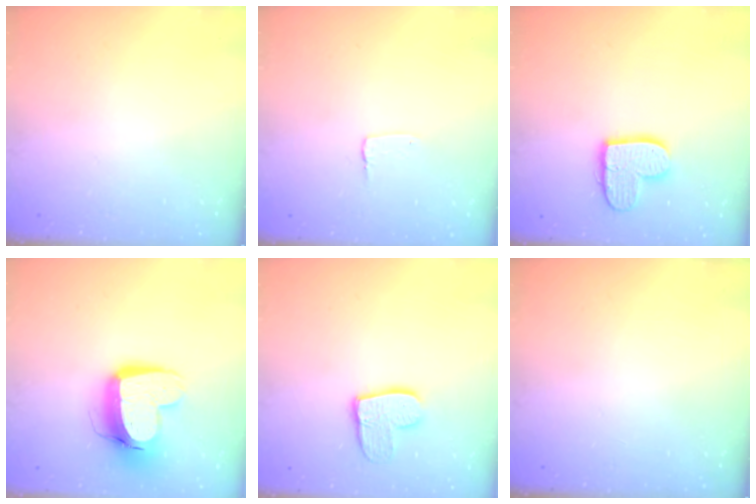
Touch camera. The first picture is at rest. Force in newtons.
{"total": 2.7, "press": 2.7, "slide": 0.2}
{"total": 12.2, "press": 12.1, "slide": 1.1}
{"total": 13.5, "press": 13.4, "slide": 1.4}
{"total": 10.9, "press": 10.8, "slide": 0.9}
{"total": 0.0}